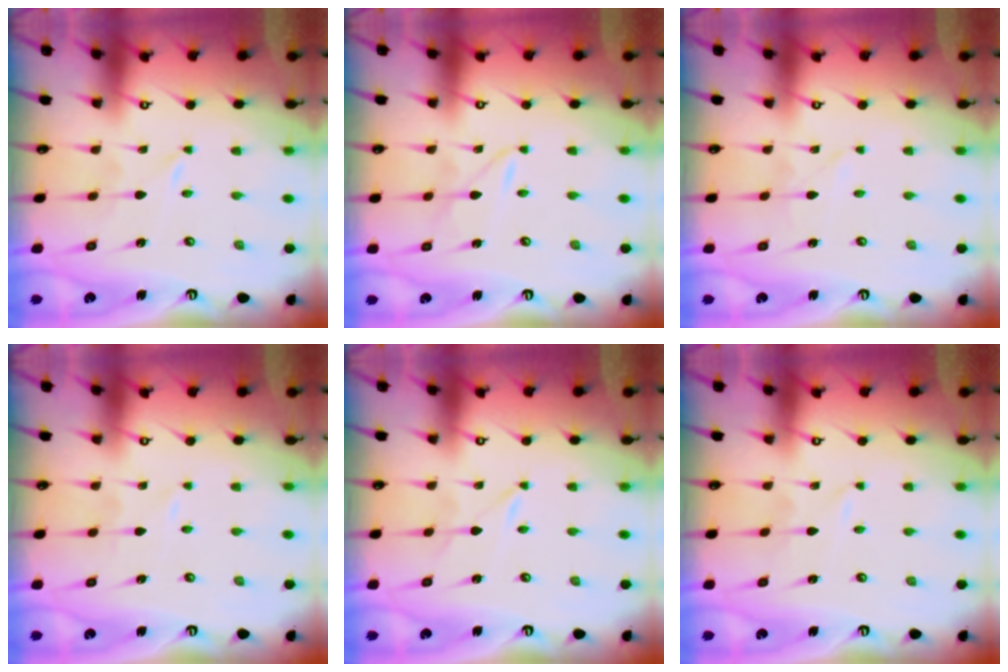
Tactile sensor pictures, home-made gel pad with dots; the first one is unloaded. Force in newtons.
{"total": 2.2, "press": 2.2, "slide": 0.2}
{"total": 1.6, "press": 1.6, "slide": 0.2}
{"total": 0.7, "press": 0.7, "slide": 0.1}
{"total": 0.6, "press": 0.5, "slide": 0.1}
{"total": 1.0, "press": 1.0, "slide": 0.0}